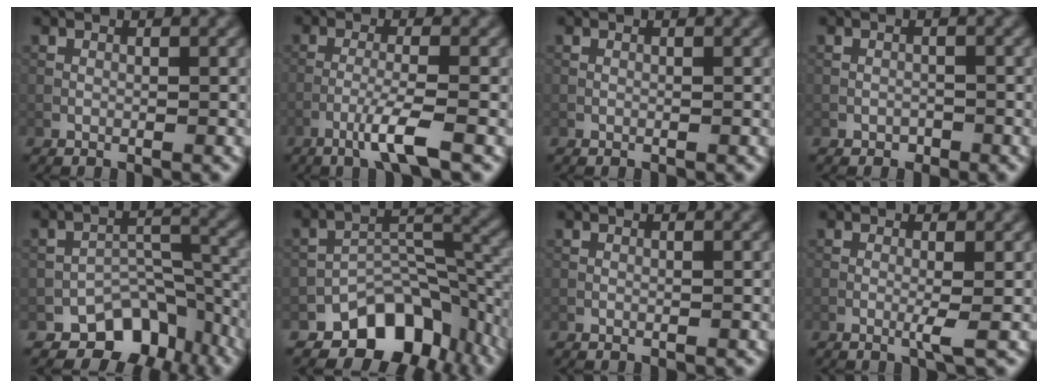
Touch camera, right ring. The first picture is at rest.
{"total": 3.4, "force": [-2.0, 0.0, 2.8], "torque": [-0.052, 0.007, -0.050]}
{"total": 0.0}
{"total": 0.8, "force": [-0.5, 0.6, 0.1], "torque": [0.000, -0.001, -0.010]}
{"total": 7.2, "force": [-5.3, 4.0, 2.7], "torque": [-0.016, -0.004, -0.080]}
{"total": 9.1, "force": [-6.0, 5.2, 4.5], "torque": [-0.052, -0.010, -0.099]}
{"total": 0.0}
{"total": 1.4, "force": [-0.4, 0.0, 1.4], "torque": [-0.029, -0.002, -0.011]}